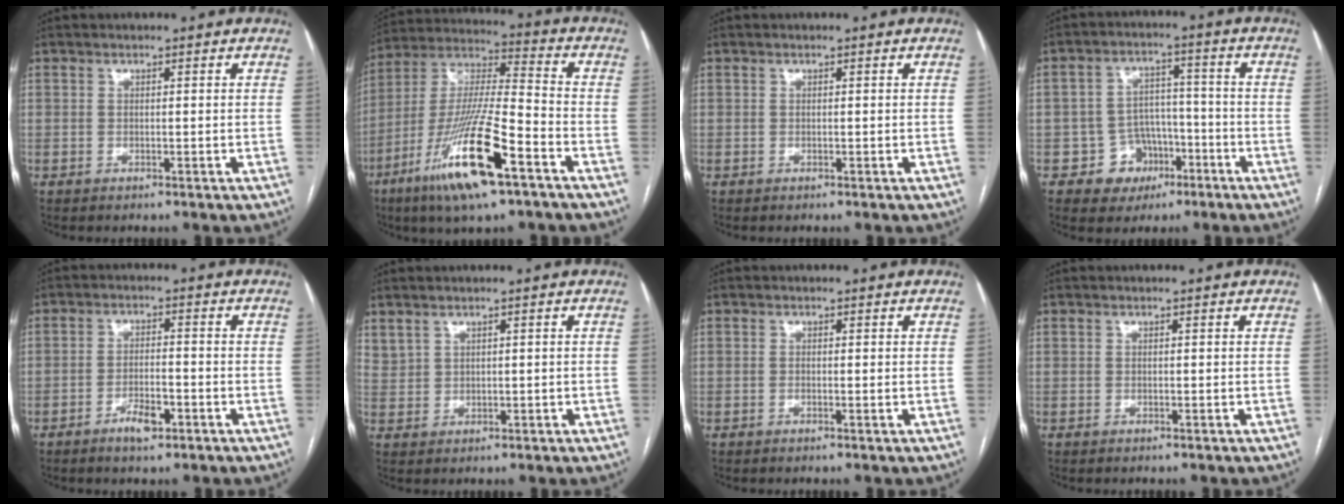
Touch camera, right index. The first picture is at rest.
{"total": 18.6, "force": [-9.5, 2.1, 15.9], "torque": [-0.338, -0.034, -0.173]}
{"total": 0.0}
{"total": 7.2, "force": [-3.3, 6.3, 1.1], "torque": [-0.001, 0.020, -0.042]}
{"total": 4.3, "force": [-2.4, 1.3, 3.3], "torque": [-0.059, 0.002, -0.040]}
{"total": 2.5, "force": [1.9, 1.4, 0.8], "torque": [-0.022, 0.009, 0.050]}
{"total": 0.6, "force": [-0.1, 0.1, 0.6], "torque": [-0.011, -0.002, -0.002]}
{"total": 0.0}